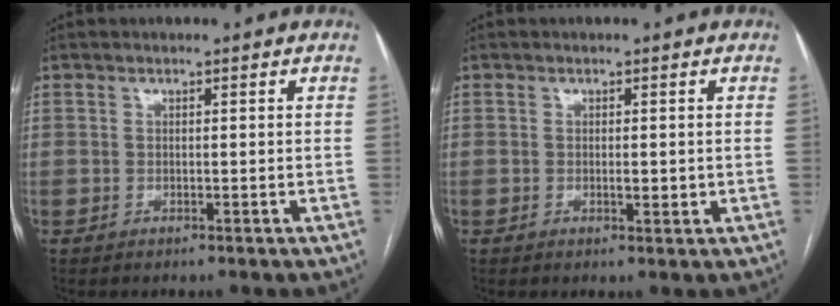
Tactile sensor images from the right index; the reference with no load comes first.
{"total": 1.7, "force": [-0.1, 0.6, 1.6], "torque": [-0.025, -0.003, 0.002]}